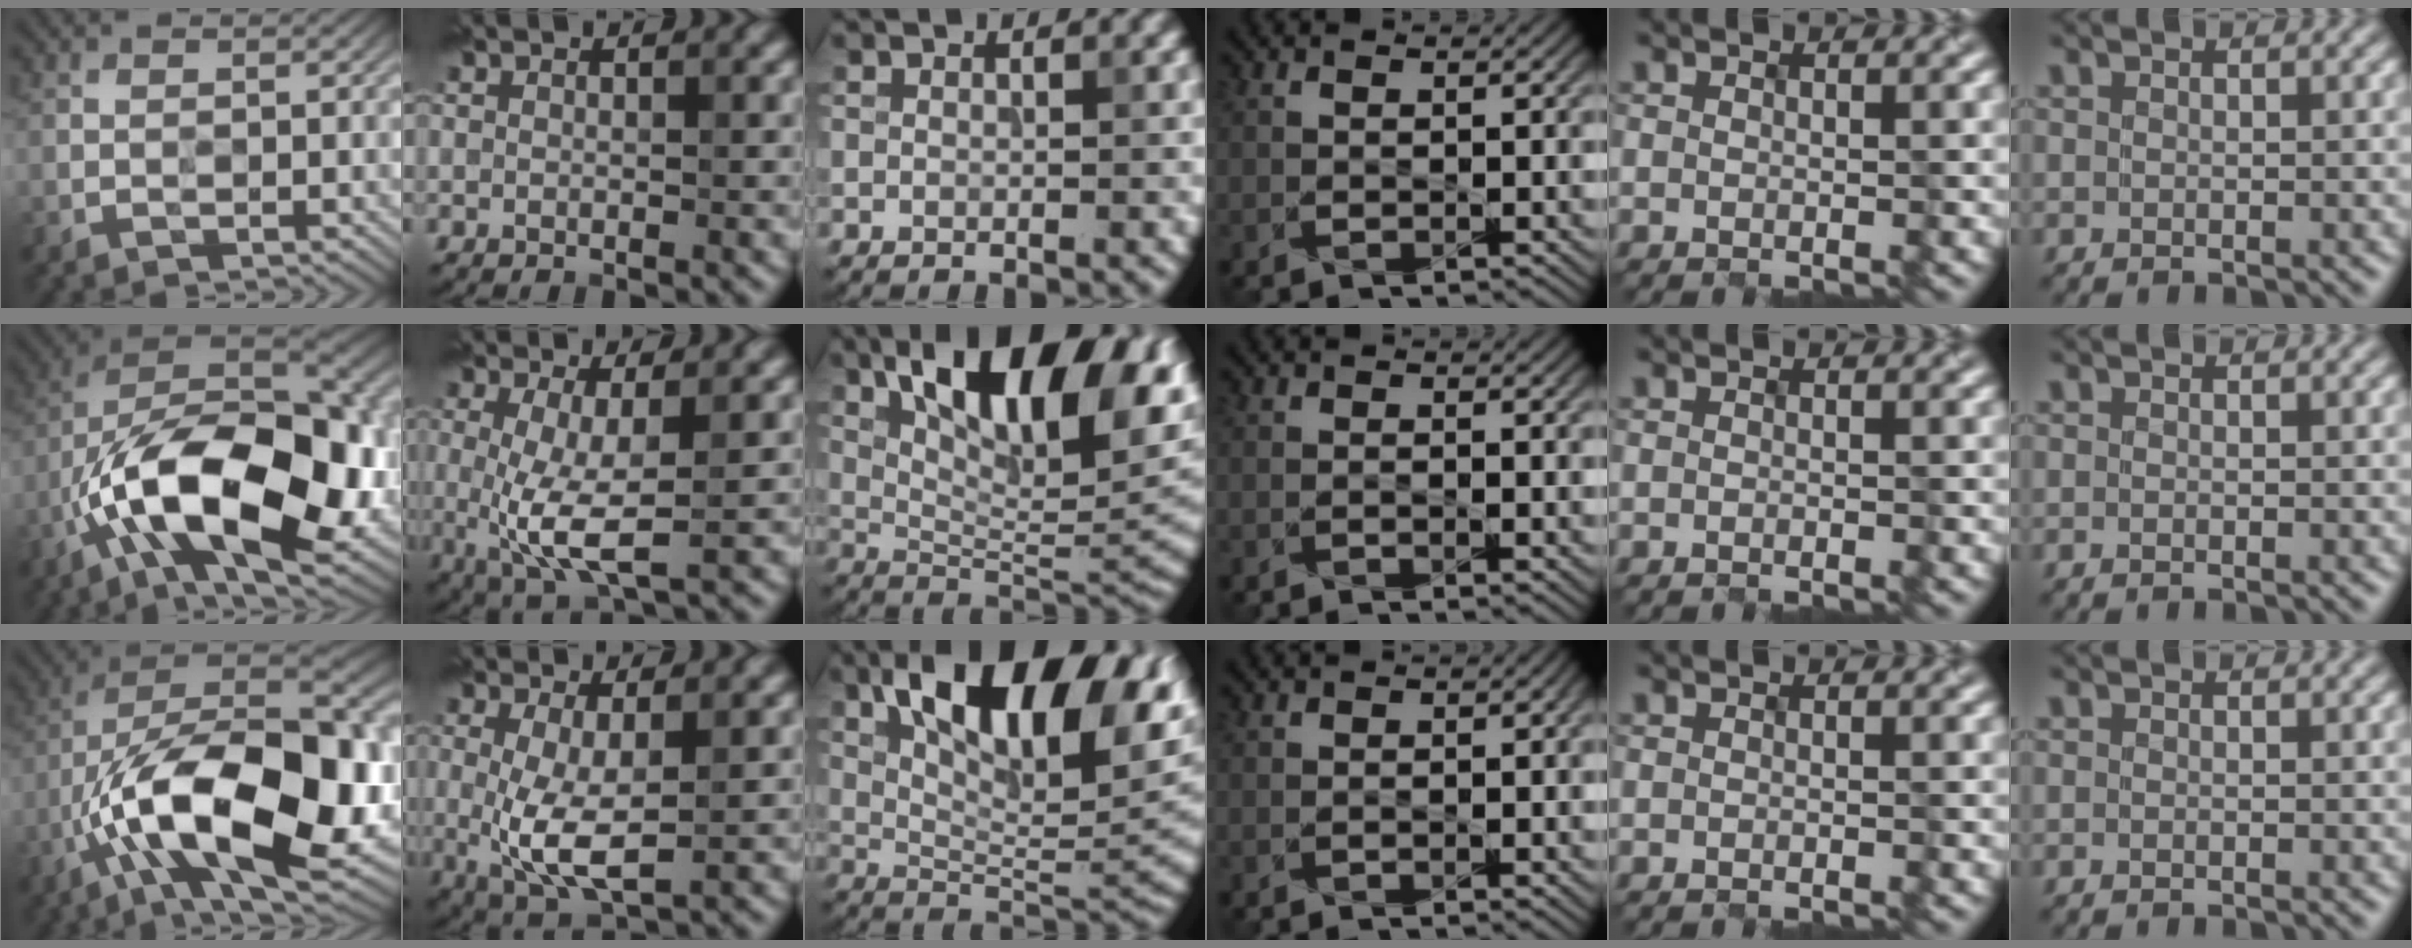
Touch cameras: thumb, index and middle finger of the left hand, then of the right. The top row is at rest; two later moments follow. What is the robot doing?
{"motion": "extract", "object": "pen cap and body"}